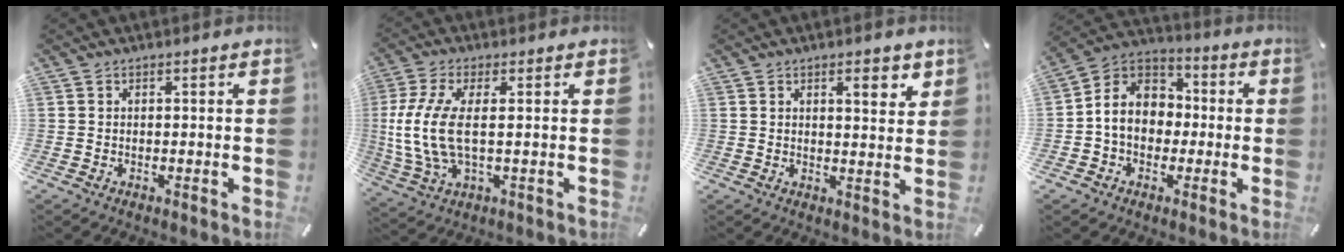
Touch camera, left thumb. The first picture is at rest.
{"total": 11.0, "force": [0.7, 4.0, 10.2], "torque": [-0.234, -0.020, 0.009]}
{"total": 4.4, "force": [2.6, 1.5, 3.2], "torque": [-0.037, -0.012, 0.038]}
{"total": 10.0, "force": [-1.4, 8.9, 4.5], "torque": [-0.114, 0.011, -0.032]}